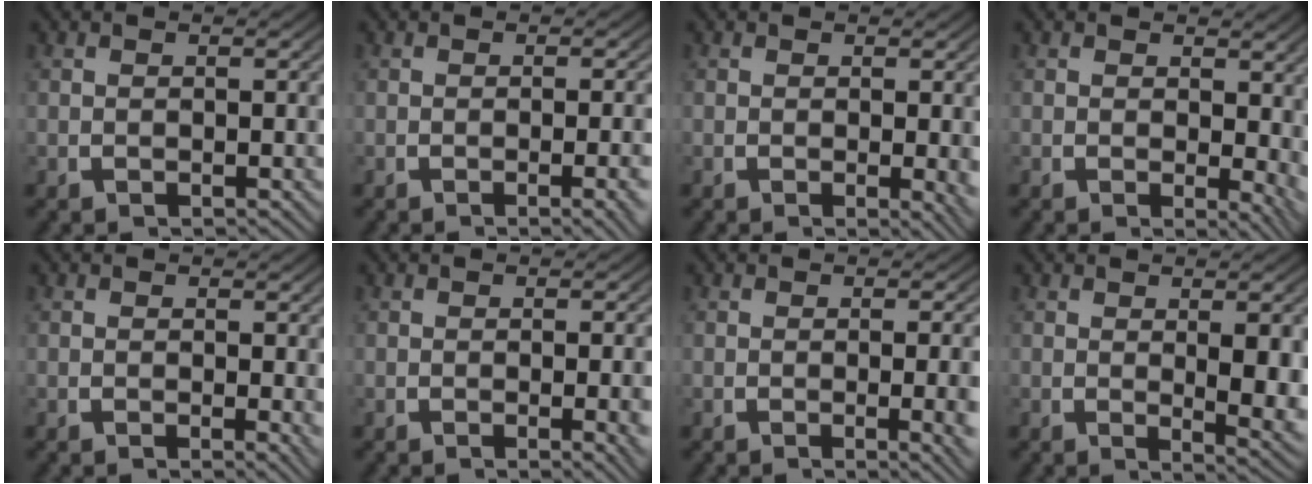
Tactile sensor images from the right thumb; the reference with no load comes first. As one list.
[{"total": 2.4, "force": [-0.8, 0.2, 2.2], "torque": [-0.028, 0.005, -0.013]}, {"total": 1.9, "force": [0.0, 0.4, 1.8], "torque": [-0.020, -0.007, 0.002]}, {"total": 2.9, "force": [0.8, 1.5, 2.3], "torque": [-0.013, -0.009, 0.011]}, {"total": 1.0, "force": [0.2, 0.2, 1.0], "torque": [-0.010, -0.004, 0.004]}, {"total": 2.2, "force": [-0.2, 0.3, 2.2], "torque": [-0.022, 0.001, -0.004]}, {"total": 3.3, "force": [-0.4, 0.6, 3.2], "torque": [-0.035, 0.000, -0.007]}, {"total": 5.1, "force": [-0.1, 1.8, 4.8], "torque": [-0.061, -0.019, 0.008]}]